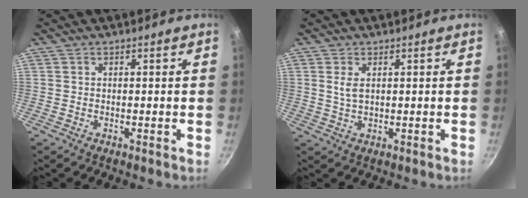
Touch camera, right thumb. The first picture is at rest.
{"total": 2.8, "force": [0.8, 1.4, 2.2], "torque": [-0.041, -0.007, 0.018]}